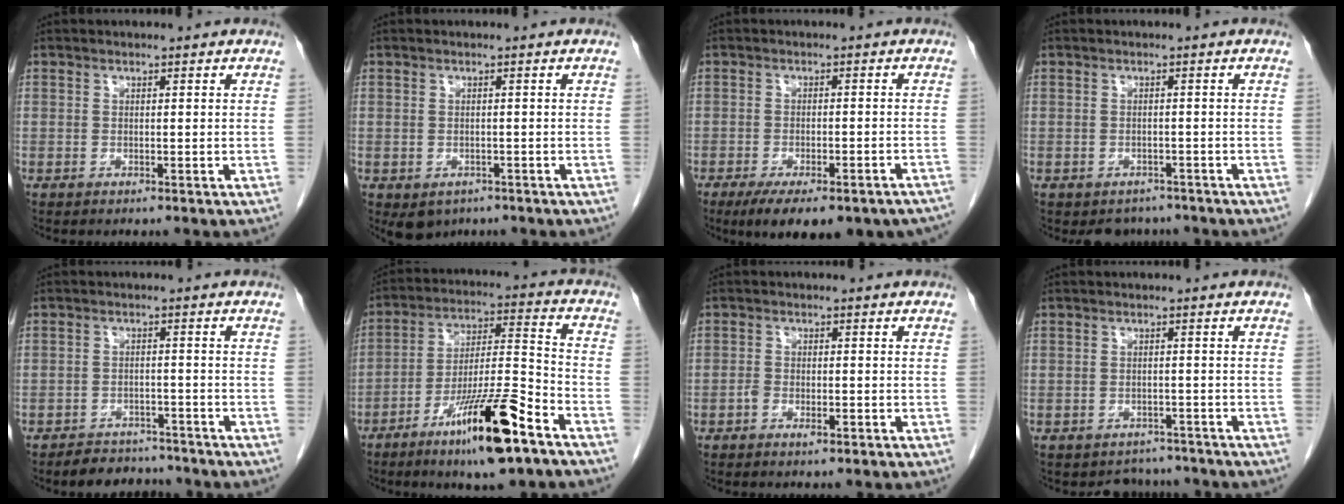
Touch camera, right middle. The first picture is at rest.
{"total": 3.7, "force": [-2.1, 2.7, 1.3], "torque": [-0.014, -0.001, -0.022]}
{"total": 15.3, "force": [-11.9, 4.4, 8.6], "torque": [-0.104, -0.003, -0.151]}
{"total": 3.6, "force": [-3.0, 1.9, 0.2], "torque": [0.000, 0.006, -0.041]}
{"total": 5.5, "force": [-4.9, 2.3, 0.5], "torque": [0.002, 0.003, -0.073]}
{"total": 16.1, "force": [-9.6, 1.6, 12.8], "torque": [-0.230, -0.020, -0.165]}
{"total": 2.6, "force": [-1.4, 1.0, 1.9], "torque": [-0.029, 0.004, -0.020]}
{"total": 3.9, "force": [-3.4, 1.9, -0.4], "torque": [0.008, 0.010, -0.047]}